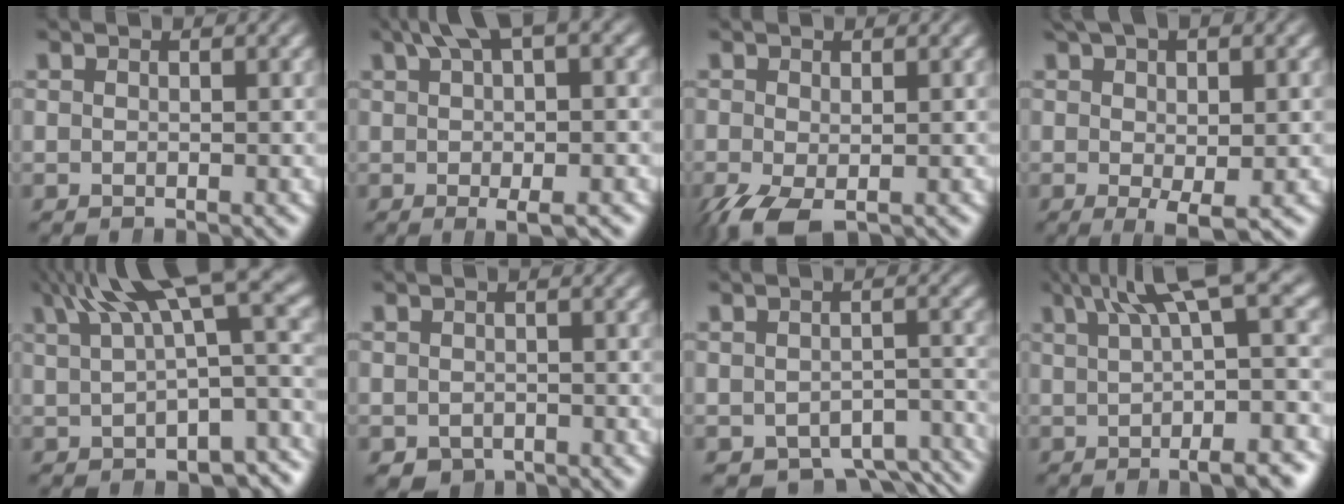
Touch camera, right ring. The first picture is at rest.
{"total": 4.7, "force": [1.1, 0.6, 4.5], "torque": [-0.068, 0.010, 0.018]}
{"total": 3.7, "force": [-2.3, 1.8, 2.3], "torque": [-0.057, -0.034, -0.018]}
{"total": 4.0, "force": [-0.1, 1.2, 3.8], "torque": [-0.061, -0.010, 0.007]}
{"total": 7.8, "force": [1.3, 3.2, 7.1], "torque": [-0.088, 0.013, 0.028]}
{"total": 3.4, "force": [-2.3, 2.3, 0.8], "torque": [-0.025, -0.026, -0.025]}
{"total": 7.2, "force": [-6.0, 3.3, 2.3], "torque": [-0.016, -0.017, -0.090]}
{"total": 7.5, "force": [2.0, 1.4, 7.1], "torque": [-0.079, 0.032, 0.022]}